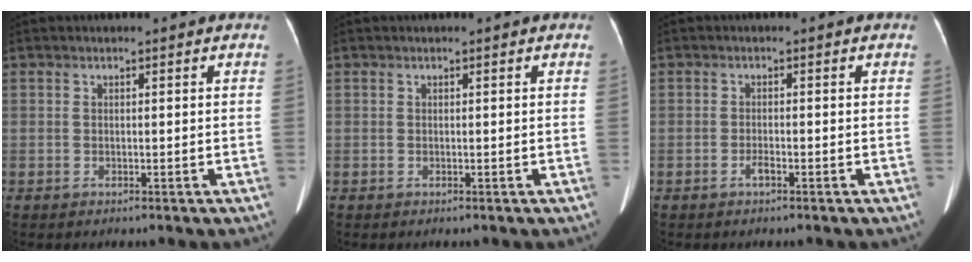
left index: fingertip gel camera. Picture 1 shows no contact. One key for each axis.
{"total": 0.0}
{"total": 2.0, "fx": -2.0, "fy": 0.1, "fz": 0.4, "tx": -0.012, "ty": 0.001, "tz": -0.029}